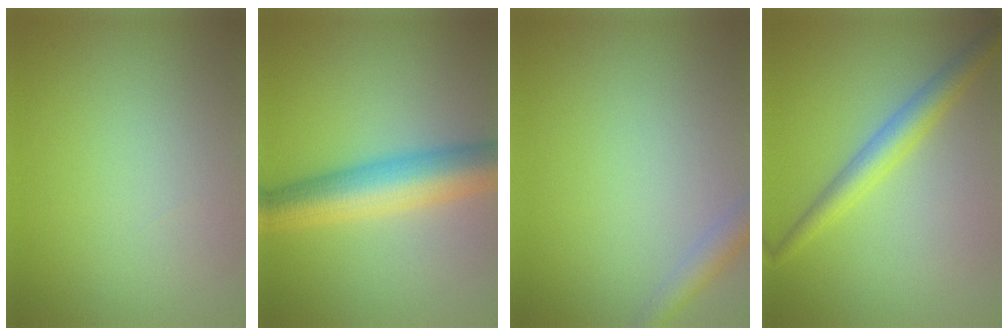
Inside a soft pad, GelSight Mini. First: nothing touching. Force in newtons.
{"total": 7.4, "press": 7.4, "slide": 0.1}
{"total": 2.3, "press": 2.3, "slide": 0.1}
{"total": 3.4, "press": 3.4, "slide": 0.1}